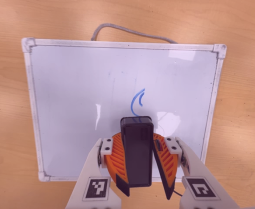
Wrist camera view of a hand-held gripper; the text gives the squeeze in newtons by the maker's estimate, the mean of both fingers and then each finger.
{"total": 9.8, "left": 10.1, "right": 9.6}